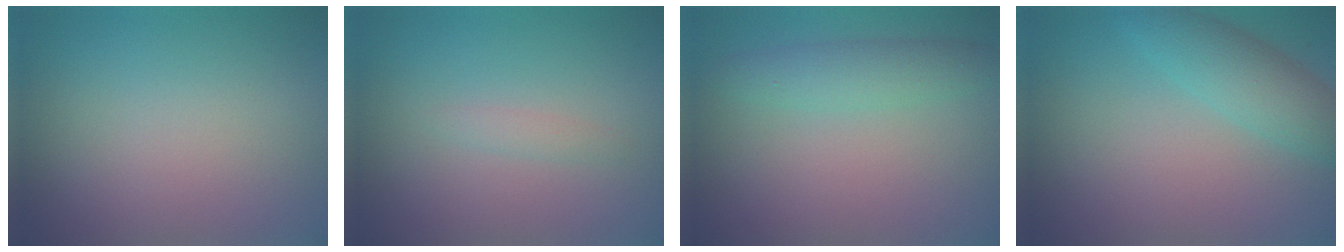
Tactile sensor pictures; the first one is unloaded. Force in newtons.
{"total": 0.9, "press": 0.9, "slide": 0.0}
{"total": 2.8, "press": 2.8, "slide": 0.0}
{"total": 3.9, "press": 3.9, "slide": 0.1}